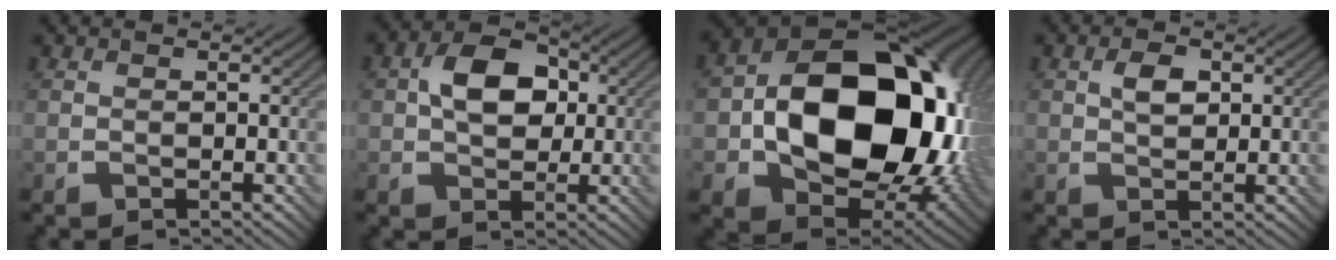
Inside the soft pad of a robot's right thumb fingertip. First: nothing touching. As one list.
[{"total": 7.2, "force": [1.0, 5.1, 5.0], "torque": [-0.088, 0.013, 0.011]}, {"total": 19.5, "force": [0.1, 14.0, 13.6], "torque": [-0.239, -0.037, 0.027]}, {"total": 2.8, "force": [0.8, 1.7, 2.1], "torque": [-0.041, 0.002, 0.012]}]